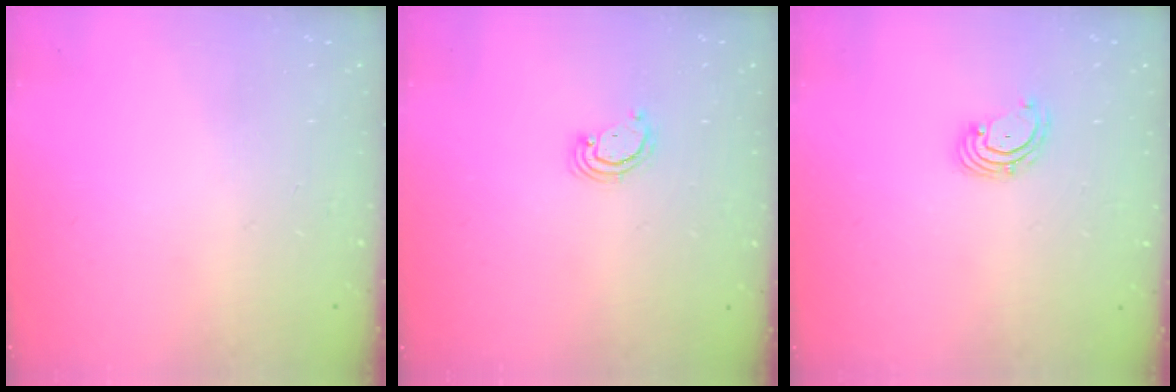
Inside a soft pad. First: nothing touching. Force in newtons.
{"total": 2.9, "press": 2.8, "slide": 0.3}
{"total": 2.7, "press": 2.7, "slide": 0.6}